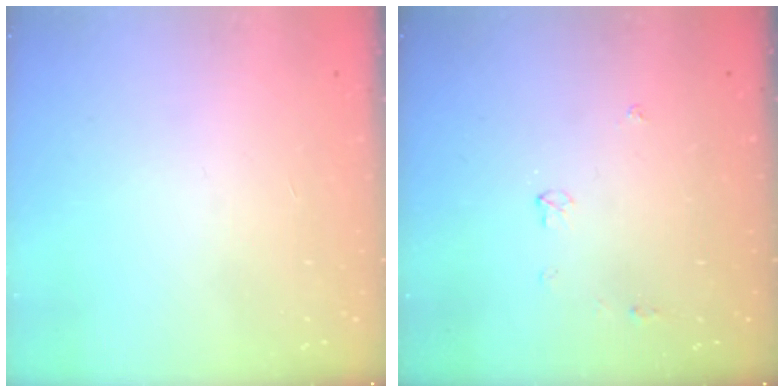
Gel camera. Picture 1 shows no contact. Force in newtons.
{"total": 3.3, "press": 3.2, "slide": 0.6}